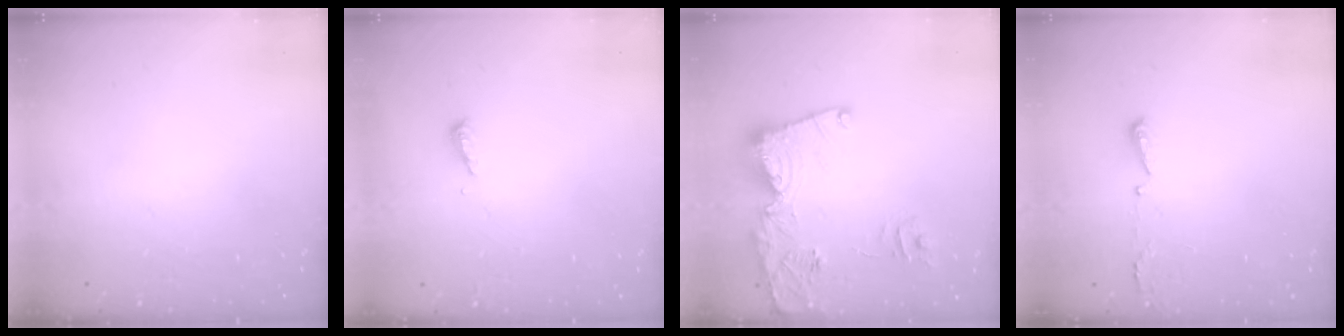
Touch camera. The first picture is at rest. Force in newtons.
{"total": 5.1, "press": 5.1, "slide": 0.5}
{"total": 16.2, "press": 16.2, "slide": 1.6}
{"total": 2.9, "press": 2.8, "slide": 0.6}